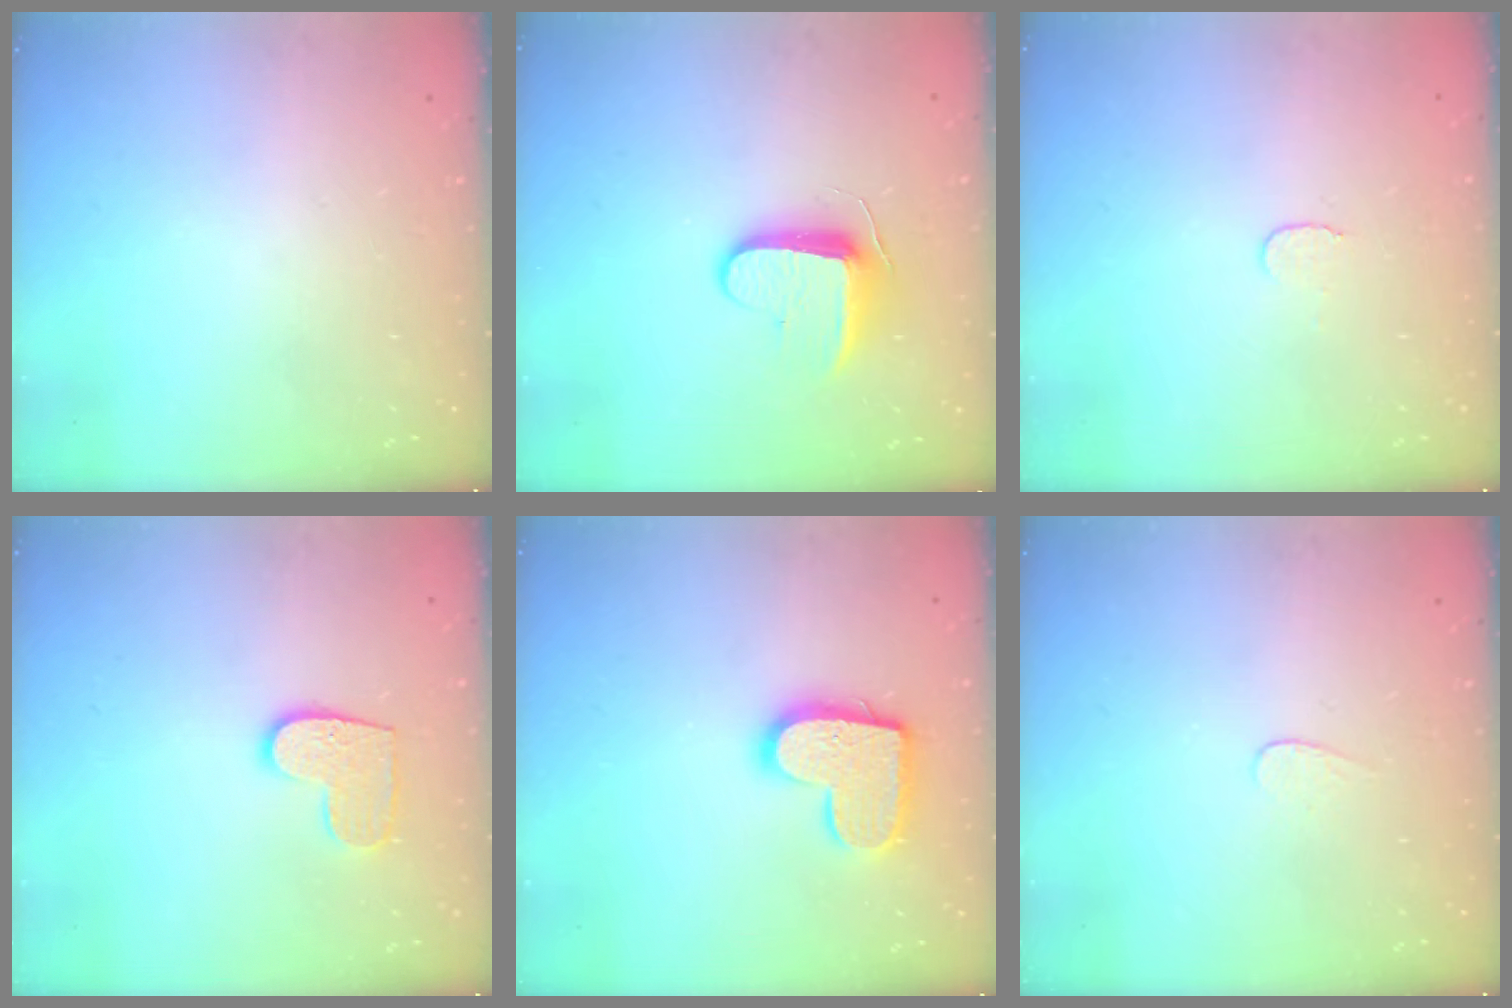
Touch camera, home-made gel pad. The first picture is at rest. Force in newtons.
{"total": 8.7, "press": 8.7, "slide": 0.9}
{"total": 3.5, "press": 3.5, "slide": 0.3}
{"total": 8.6, "press": 8.6, "slide": 0.3}
{"total": 14.6, "press": 14.6, "slide": 0.9}
{"total": 3.1, "press": 3.0, "slide": 0.3}